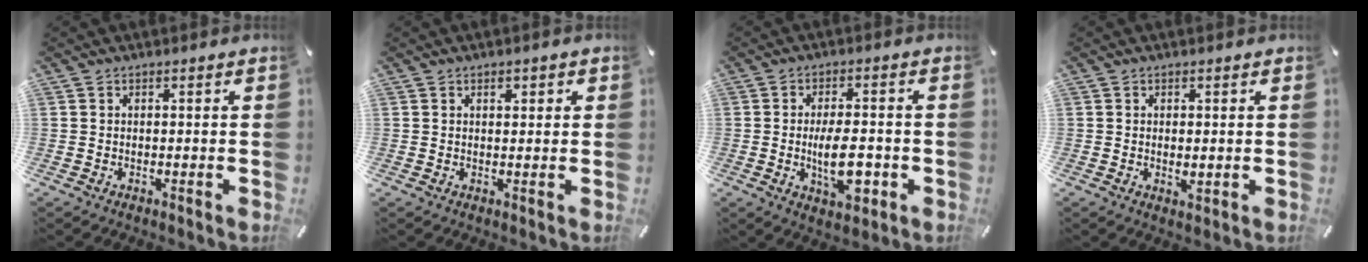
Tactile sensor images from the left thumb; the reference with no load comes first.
{"total": 1.6, "force": [0.7, 1.0, 1.1], "torque": [-0.014, 0.003, 0.008]}
{"total": 10.2, "force": [-2.1, 4.8, 8.8], "torque": [-0.151, -0.002, -0.036]}
{"total": 1.6, "force": [0.2, 0.9, 1.3], "torque": [-0.019, -0.002, 0.001]}